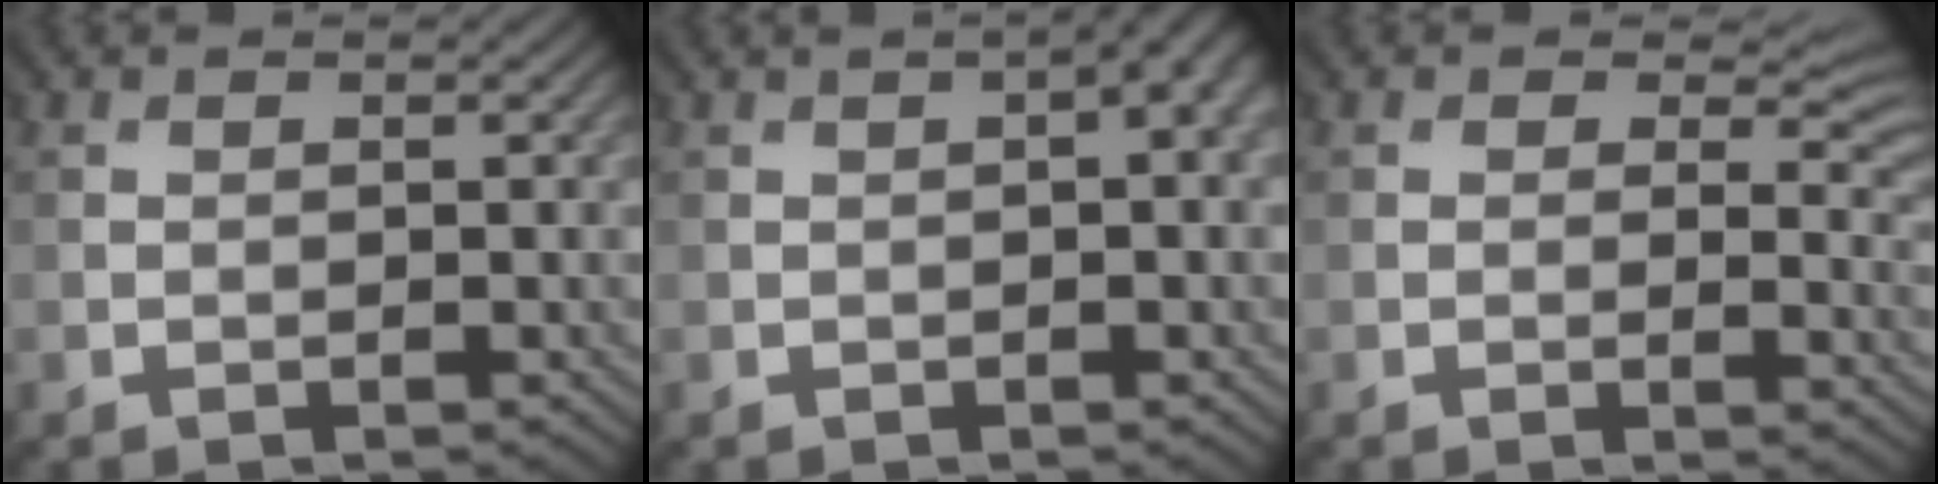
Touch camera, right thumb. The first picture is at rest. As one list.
[{"total": 4.5, "force": [0.9, 1.8, 4.1], "torque": [-0.028, 0.011, 0.003]}, {"total": 5.5, "force": [1.8, 3.0, 4.2], "torque": [-0.059, -0.008, 0.026]}]